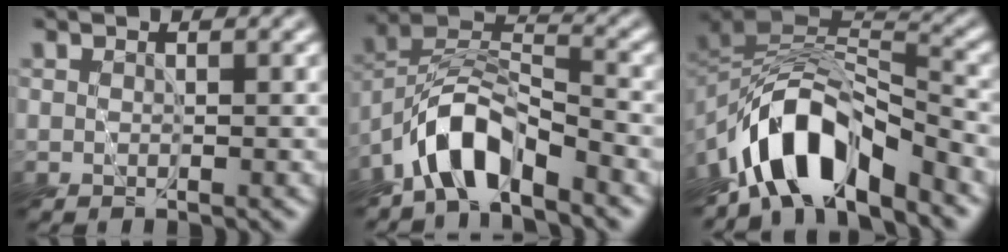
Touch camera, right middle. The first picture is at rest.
{"total": 6.8, "force": [-5.1, 2.4, 3.8], "torque": [-0.062, 0.007, -0.103]}
{"total": 9.3, "force": [-6.5, 3.6, 5.6], "torque": [-0.081, 0.010, -0.125]}